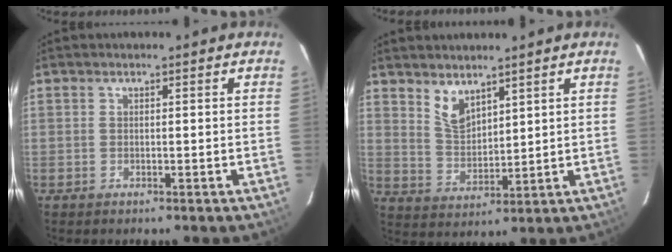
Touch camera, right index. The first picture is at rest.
{"total": 5.7, "force": [4.2, 2.5, 2.9], "torque": [-0.048, -0.004, 0.087]}